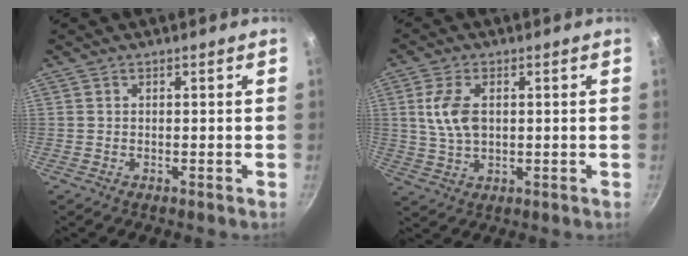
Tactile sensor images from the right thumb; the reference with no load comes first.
{"total": 7.4, "force": [1.3, 4.4, 5.9], "torque": [-0.114, 0.000, 0.024]}